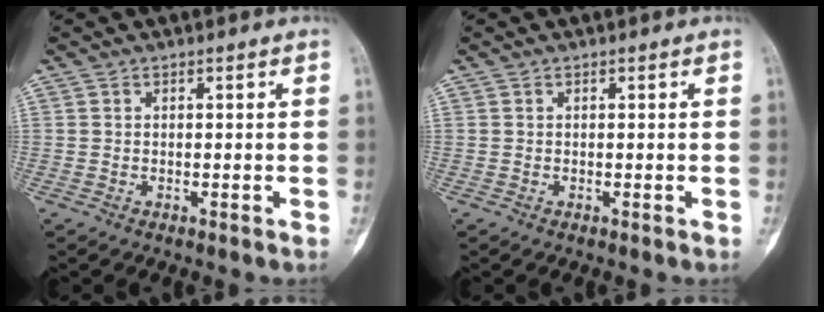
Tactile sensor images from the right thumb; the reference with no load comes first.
{"total": 0.0}